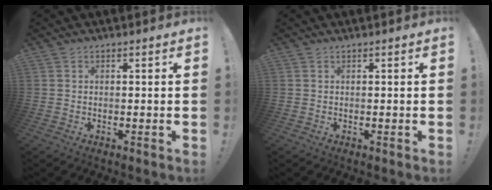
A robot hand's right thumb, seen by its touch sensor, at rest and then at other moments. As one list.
[{"total": 0.0}]